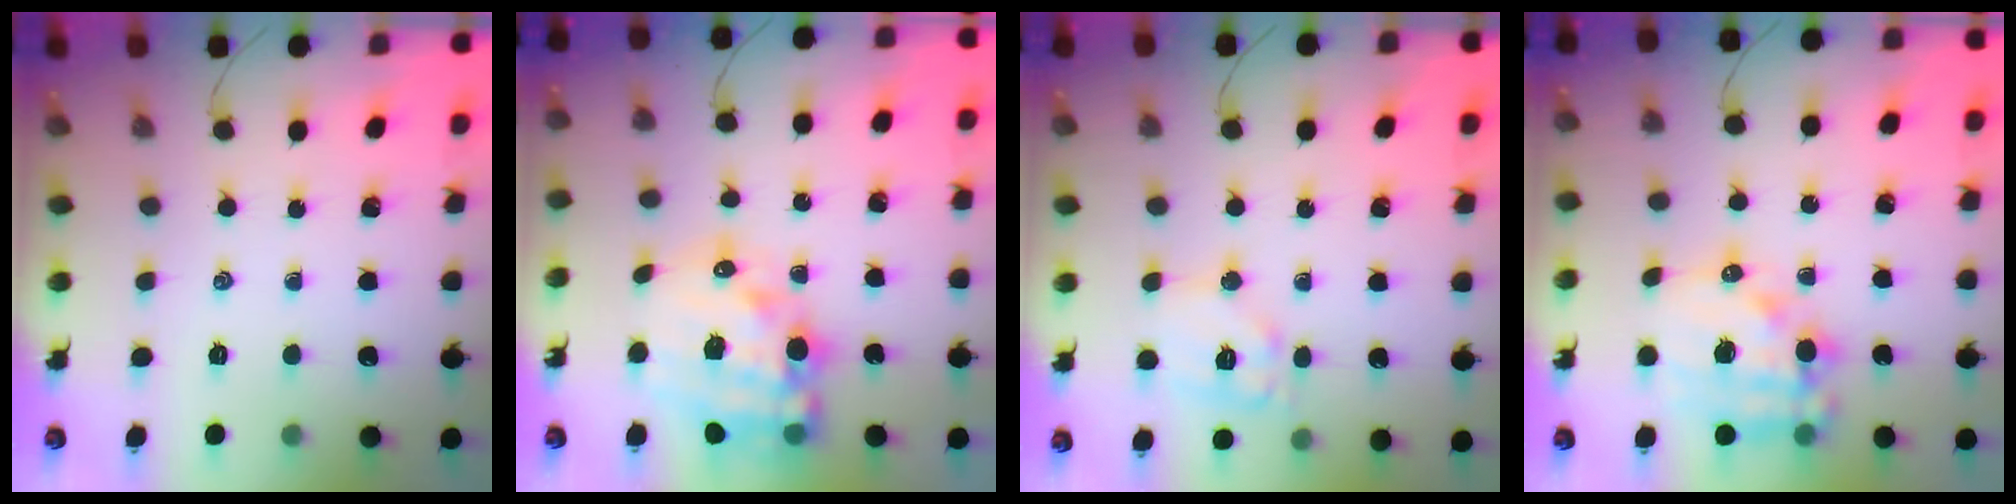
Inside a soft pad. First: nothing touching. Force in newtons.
{"total": 18.6, "press": 18.0, "slide": 4.4}
{"total": 10.6, "press": 10.6, "slide": 0.7}
{"total": 16.3, "press": 15.9, "slide": 3.7}